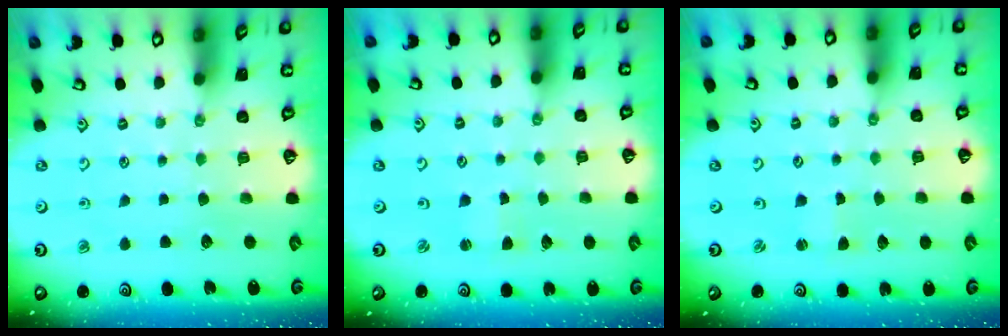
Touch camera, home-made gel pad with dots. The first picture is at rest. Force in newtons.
{"total": 1.3, "press": 1.3, "slide": 0.2}
{"total": 1.4, "press": 1.4, "slide": 0.3}